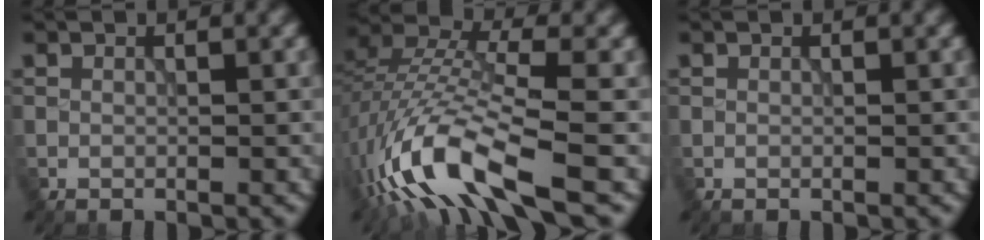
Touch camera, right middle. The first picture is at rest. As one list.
[{"total": 11.7, "force": [-5.8, 3.6, 9.5], "torque": [-0.195, 0.001, -0.113]}, {"total": 0.0}]